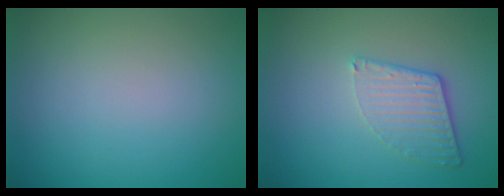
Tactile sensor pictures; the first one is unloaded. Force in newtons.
{"total": 3.2, "press": 2.7, "slide": 1.6}